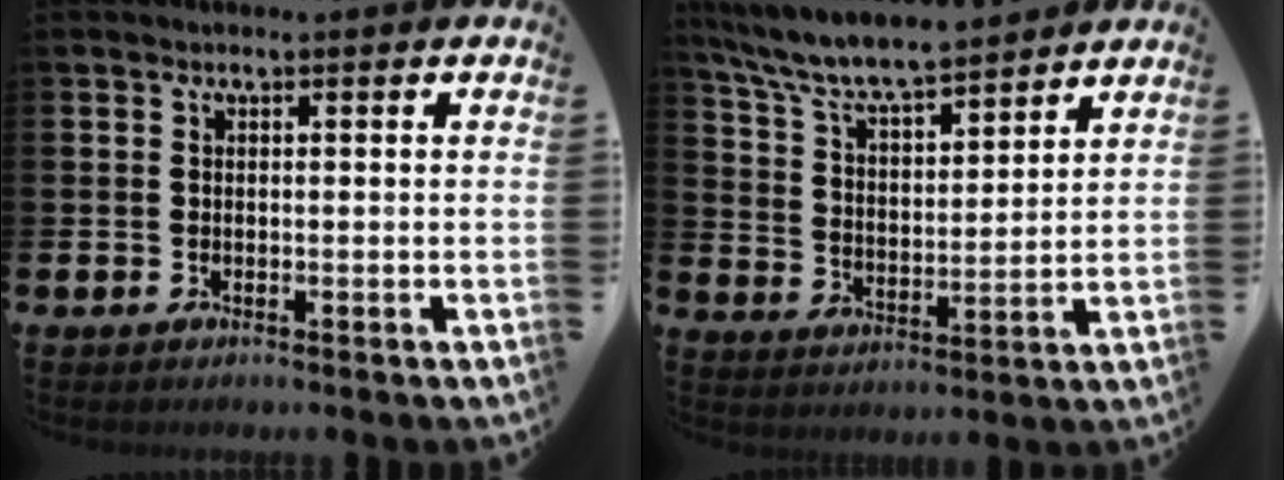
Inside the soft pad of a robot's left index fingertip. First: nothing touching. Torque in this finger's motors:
{"motor_torque": [0.63, -0.72, 1.05, 0.21]}